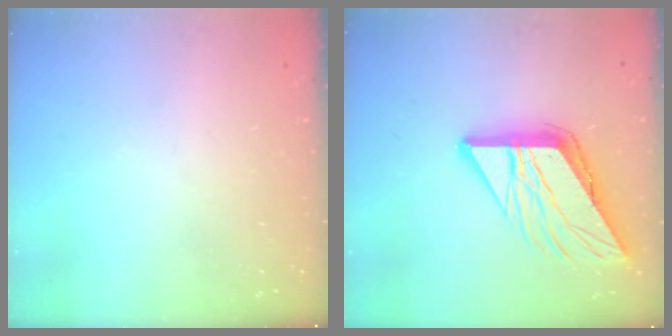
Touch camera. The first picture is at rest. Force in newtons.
{"total": 15.9, "press": 15.9, "slide": 1.6}